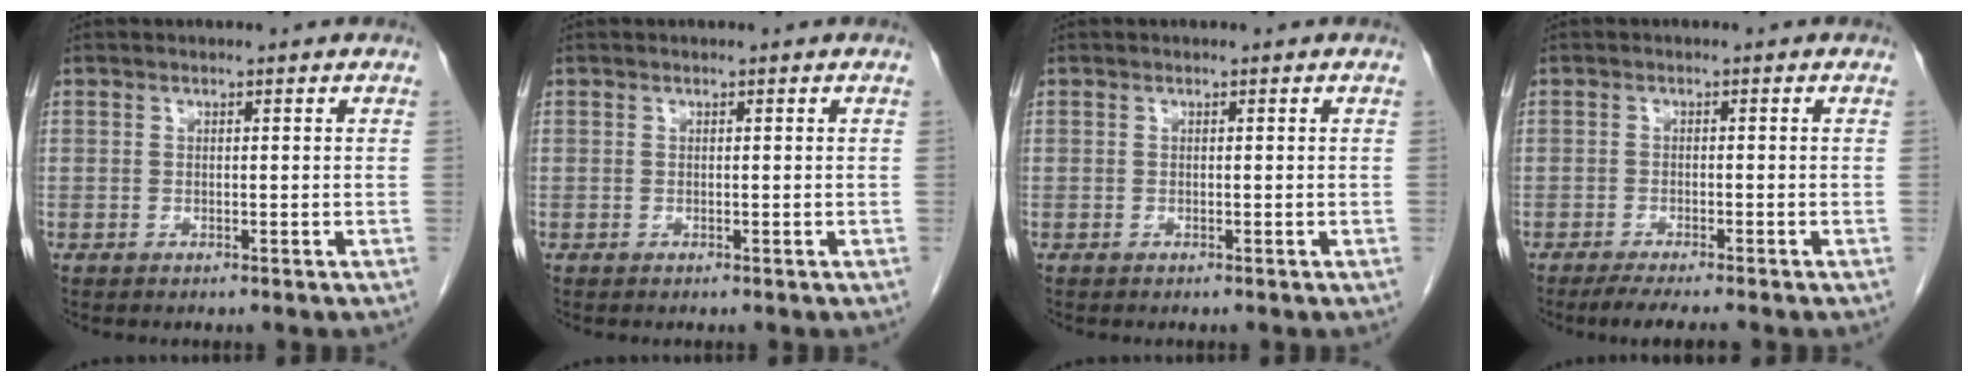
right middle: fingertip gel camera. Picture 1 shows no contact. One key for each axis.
{"total": 0.0}
{"total": 0.0}
{"total": 4.8, "fx": -3.9, "fy": 0.1, "fz": 2.7, "tx": -0.038, "ty": -0.010, "tz": -0.062}